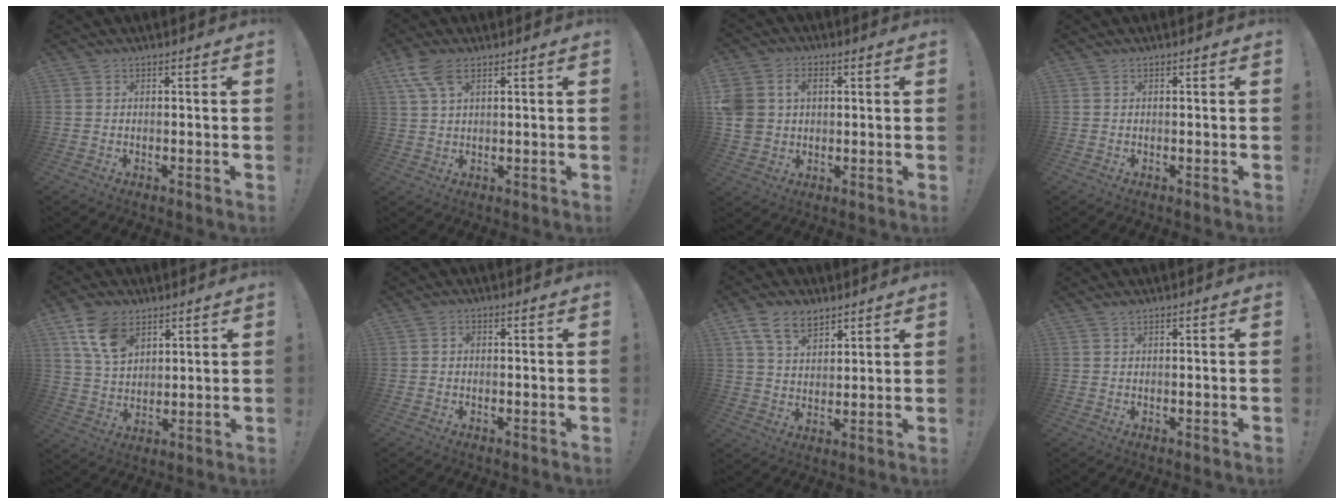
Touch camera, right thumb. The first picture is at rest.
{"total": 7.2, "force": [4.1, 3.2, 5.0], "torque": [-0.094, -0.008, 0.078]}
{"total": 9.0, "force": [1.9, 7.4, 4.8], "torque": [-0.095, -0.002, 0.039]}
{"total": 0.0}
{"total": 11.6, "force": [6.4, 7.5, 6.2], "torque": [-0.110, -0.018, 0.125]}
{"total": 0.7, "force": [-0.3, 0.5, 0.3], "torque": [-0.005, 0.003, -0.007]}
{"total": 10.3, "force": [6.7, 6.0, 5.1], "torque": [-0.089, -0.024, 0.128]}
{"total": 0.6, "force": [0.5, 0.0, 0.3], "torque": [0.001, -0.002, 0.008]}